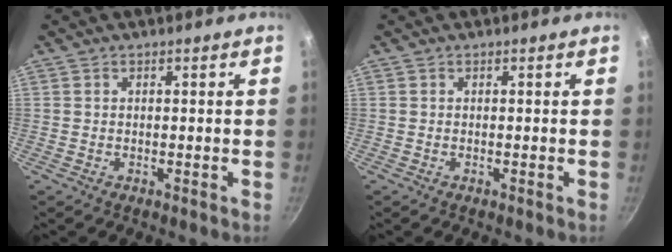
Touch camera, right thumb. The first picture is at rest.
{"total": 0.0}